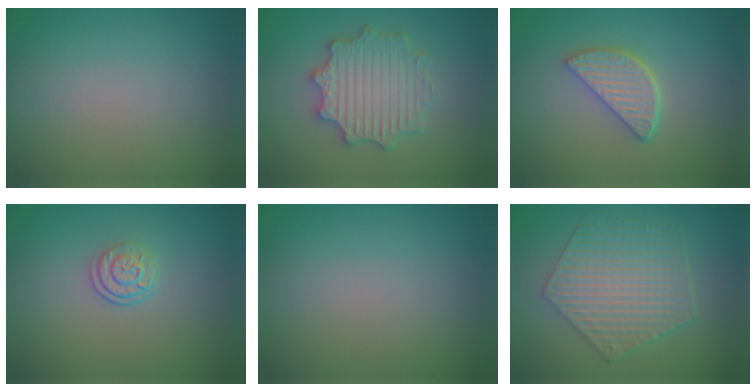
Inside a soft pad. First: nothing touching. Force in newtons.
{"total": 5.6, "press": 5.5, "slide": 1.0}
{"total": 4.0, "press": 3.2, "slide": 2.4}
{"total": 2.5, "press": 1.8, "slide": 1.8}
{"total": 0.0}
{"total": 6.3, "press": 4.8, "slide": 4.2}